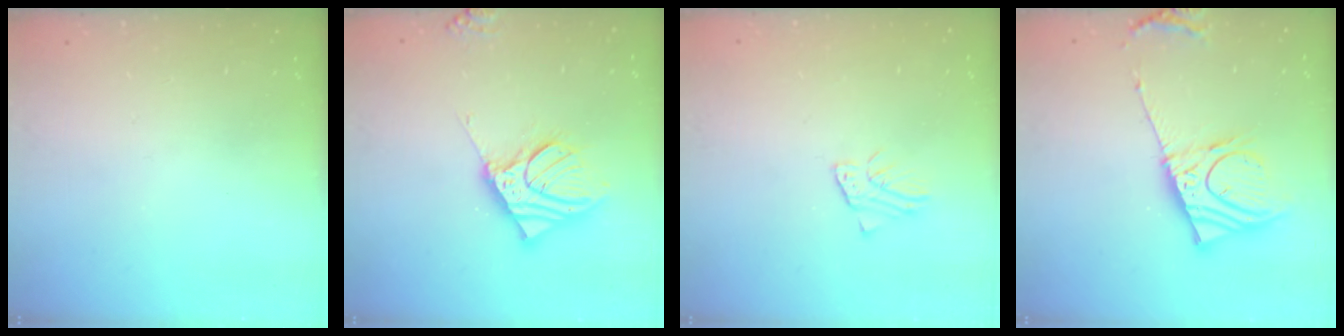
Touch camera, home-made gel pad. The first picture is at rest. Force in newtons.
{"total": 15.1, "press": 14.9, "slide": 2.8}
{"total": 1.6, "press": 1.6, "slide": 0.2}
{"total": 13.0, "press": 12.7, "slide": 2.6}